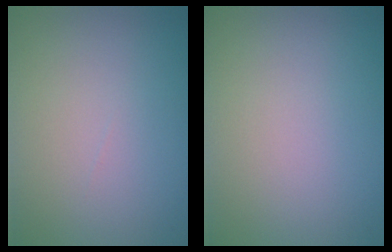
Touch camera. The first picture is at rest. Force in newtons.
{"total": 0.0}